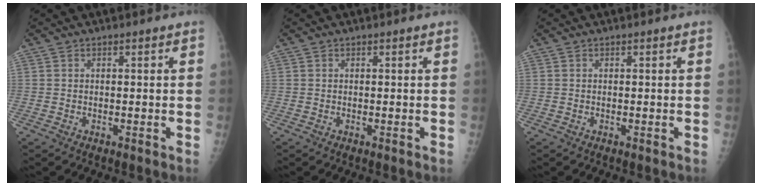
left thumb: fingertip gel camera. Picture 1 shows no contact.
{"total": 0.0}
{"total": 0.0}